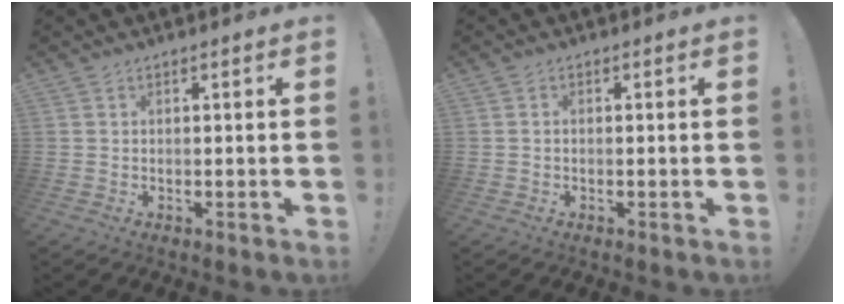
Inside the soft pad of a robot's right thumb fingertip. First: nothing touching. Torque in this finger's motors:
{"motor_torque": [0.01, 0.12, -0.21, -0.22, 0.03]}